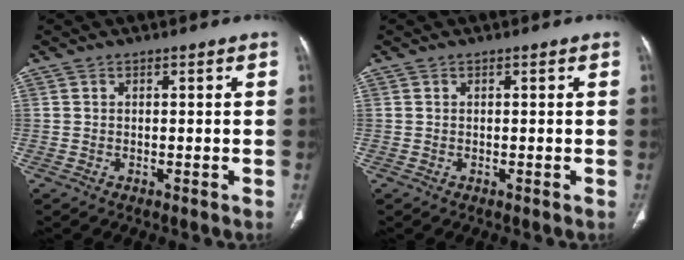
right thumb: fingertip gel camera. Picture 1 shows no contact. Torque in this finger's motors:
{"motor_torque": [1.02, 1.01, 0.08, -0.08, 0.00]}